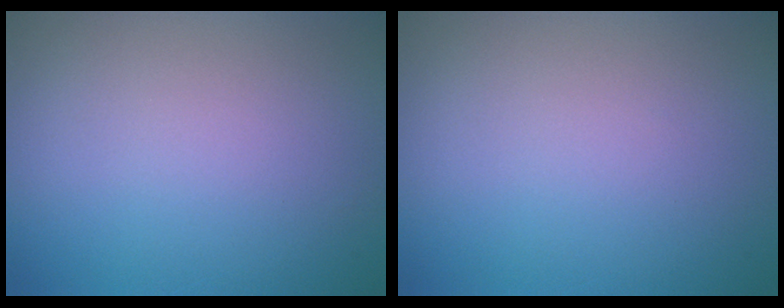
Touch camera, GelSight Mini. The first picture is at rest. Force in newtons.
{"total": 0.0}